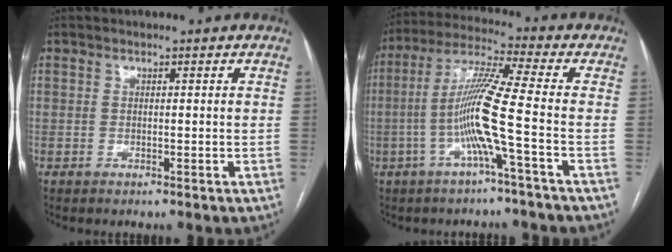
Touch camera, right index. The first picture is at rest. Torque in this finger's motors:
{"motor_torque": [2.01, -0.13, 1.02, 0.18]}